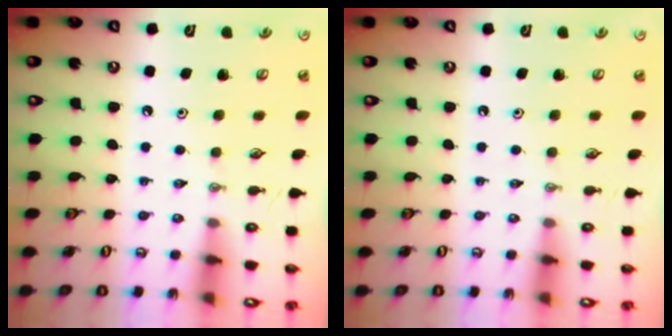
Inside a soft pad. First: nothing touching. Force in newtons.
{"total": 0.0}